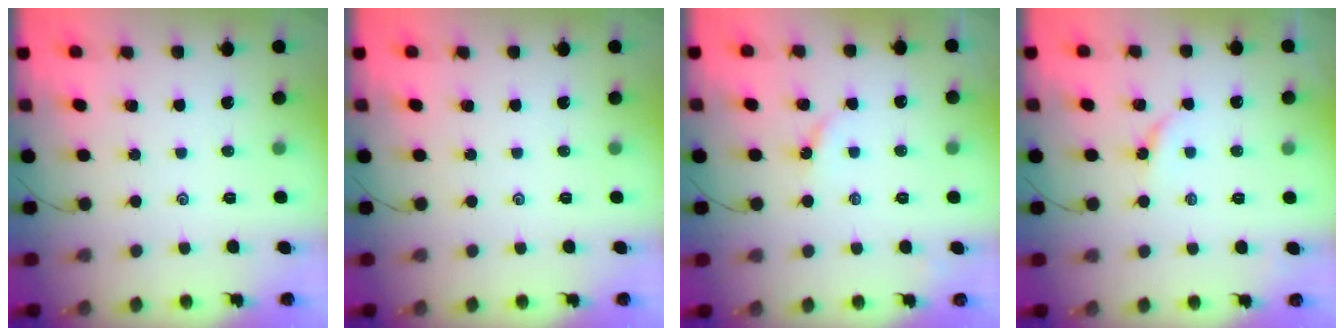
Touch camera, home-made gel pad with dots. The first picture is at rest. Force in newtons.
{"total": 0.0}
{"total": 2.5, "press": 2.5, "slide": 0.4}
{"total": 2.9, "press": 2.9, "slide": 0.3}